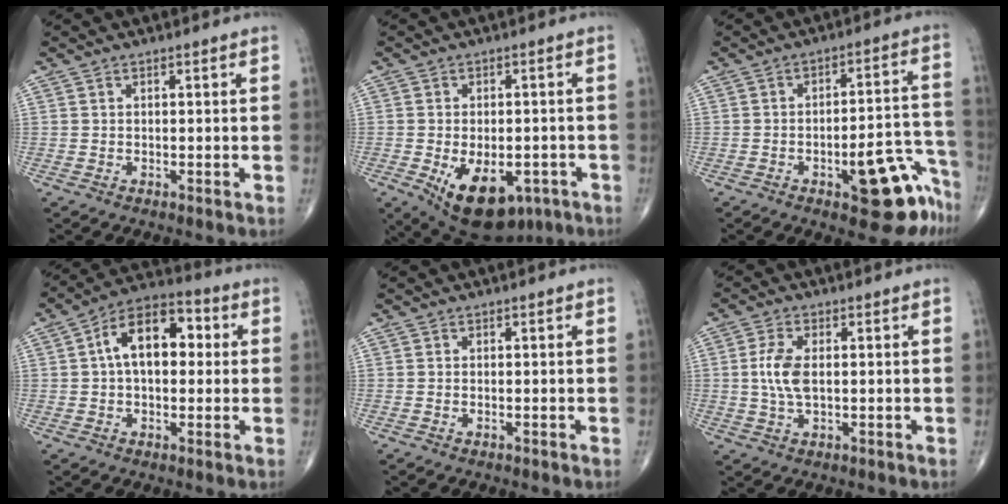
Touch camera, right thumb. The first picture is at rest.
{"total": 14.3, "force": [-6.0, 8.1, 10.1], "torque": [-0.142, 0.003, -0.071]}
{"total": 14.7, "force": [-7.9, 5.1, 11.3], "torque": [-0.084, 0.071, -0.095]}
{"total": 12.9, "force": [1.8, 7.7, 10.2], "torque": [-0.144, 0.033, 0.017]}
{"total": 0.0}
{"total": 5.8, "force": [0.3, 2.8, 5.0], "torque": [-0.114, 0.003, 0.004]}